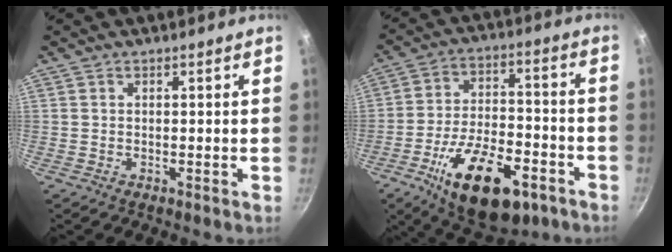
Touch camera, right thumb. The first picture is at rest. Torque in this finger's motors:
{"motor_torque": [0.46, 0.65, 1.19, -1.57, 0.40]}